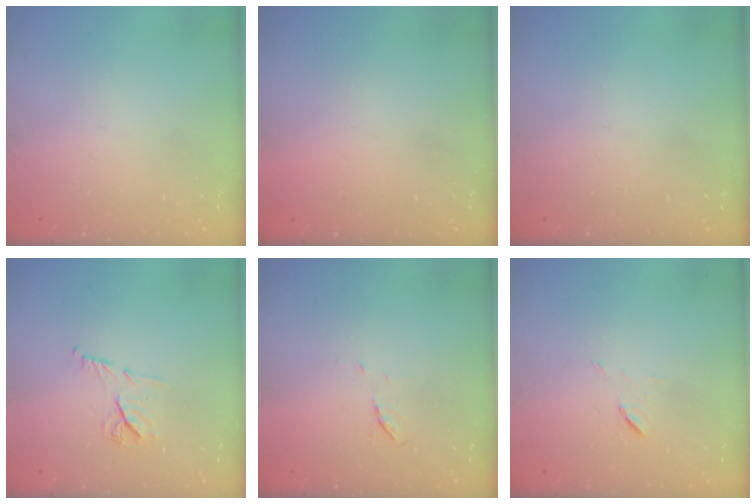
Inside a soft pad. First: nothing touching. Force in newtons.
{"total": 1.5, "press": 1.5, "slide": 0.1}
{"total": 0.0}
{"total": 7.9, "press": 7.9, "slide": 0.3}
{"total": 4.0, "press": 4.0, "slide": 0.6}
{"total": 6.6, "press": 6.3, "slide": 2.0}